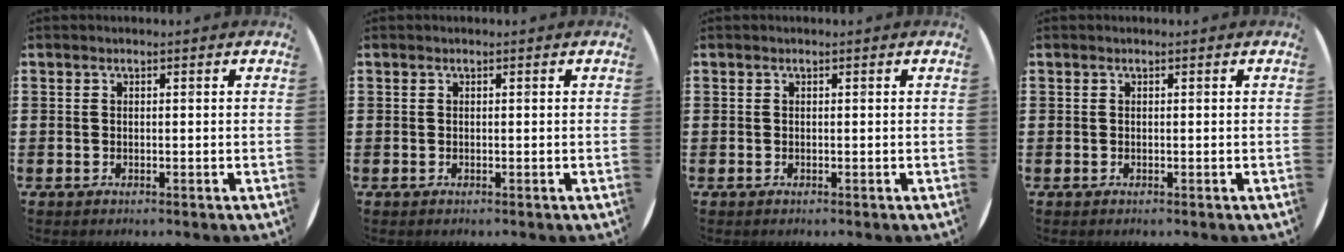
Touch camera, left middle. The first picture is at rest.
{"total": 0.0}
{"total": 0.0}
{"total": 0.0}